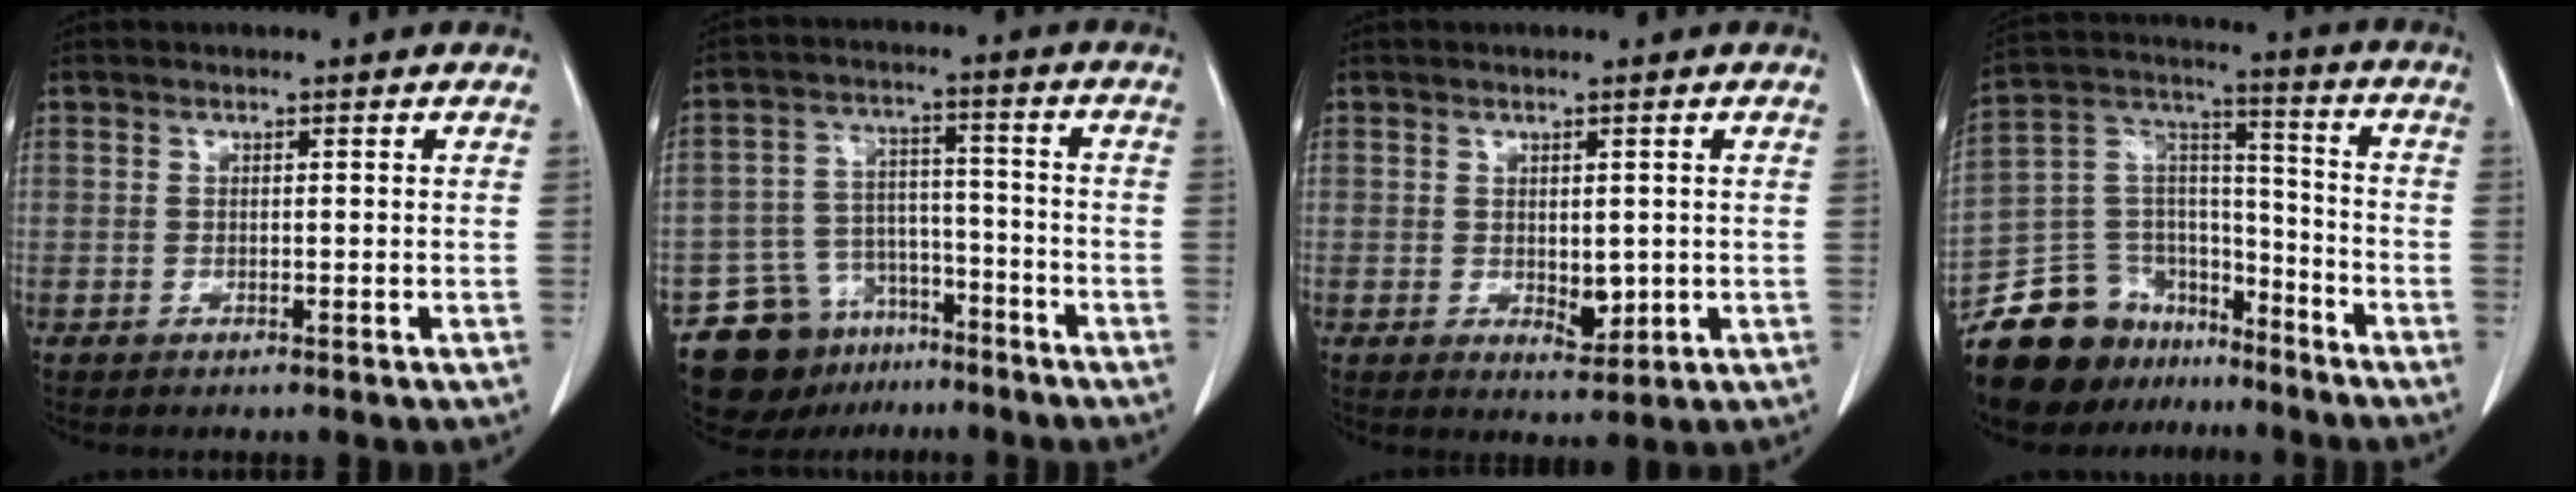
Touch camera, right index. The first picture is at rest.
{"total": 11.3, "force": [-7.9, 7.3, 3.3], "torque": [-0.061, 0.038, -0.125]}
{"total": 3.0, "force": [0.0, 1.7, 2.4], "torque": [-0.033, -0.007, 0.012]}
{"total": 17.0, "force": [-13.5, 9.3, 4.5], "torque": [-0.088, 0.070, -0.234]}